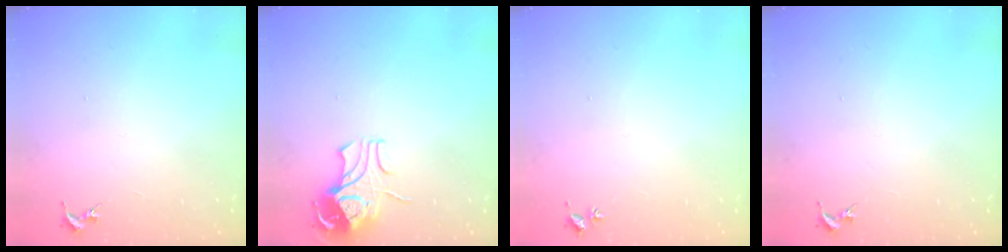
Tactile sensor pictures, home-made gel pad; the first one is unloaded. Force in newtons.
{"total": 8.9, "press": 8.9, "slide": 0.9}
{"total": 2.0, "press": 2.0, "slide": 0.3}
{"total": 0.0}